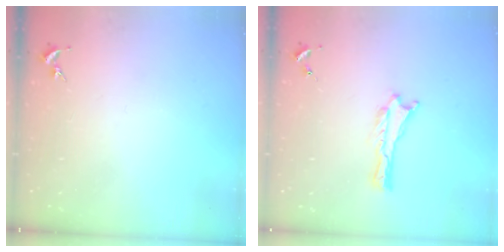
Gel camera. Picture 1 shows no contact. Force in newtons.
{"total": 0.0}